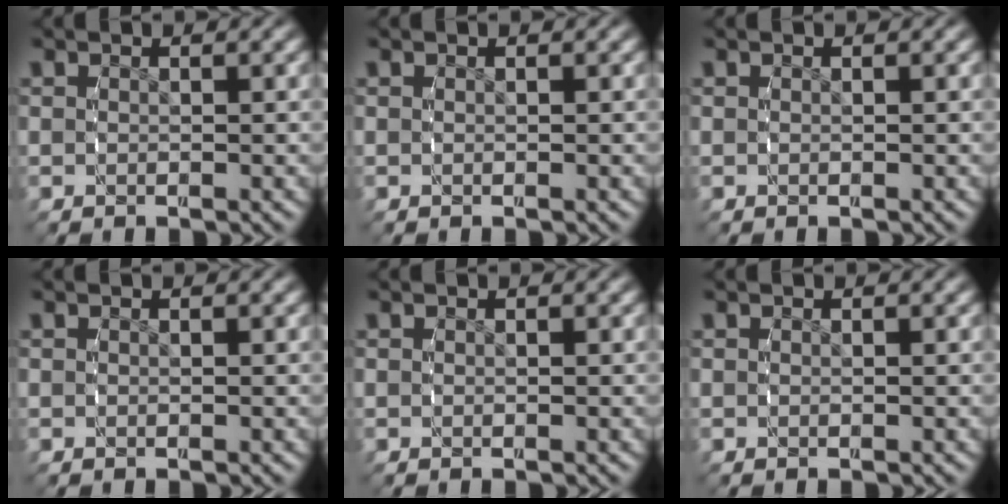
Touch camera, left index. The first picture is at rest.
{"total": 0.0}
{"total": 0.0}
{"total": 0.0}
{"total": 0.0}
{"total": 0.0}